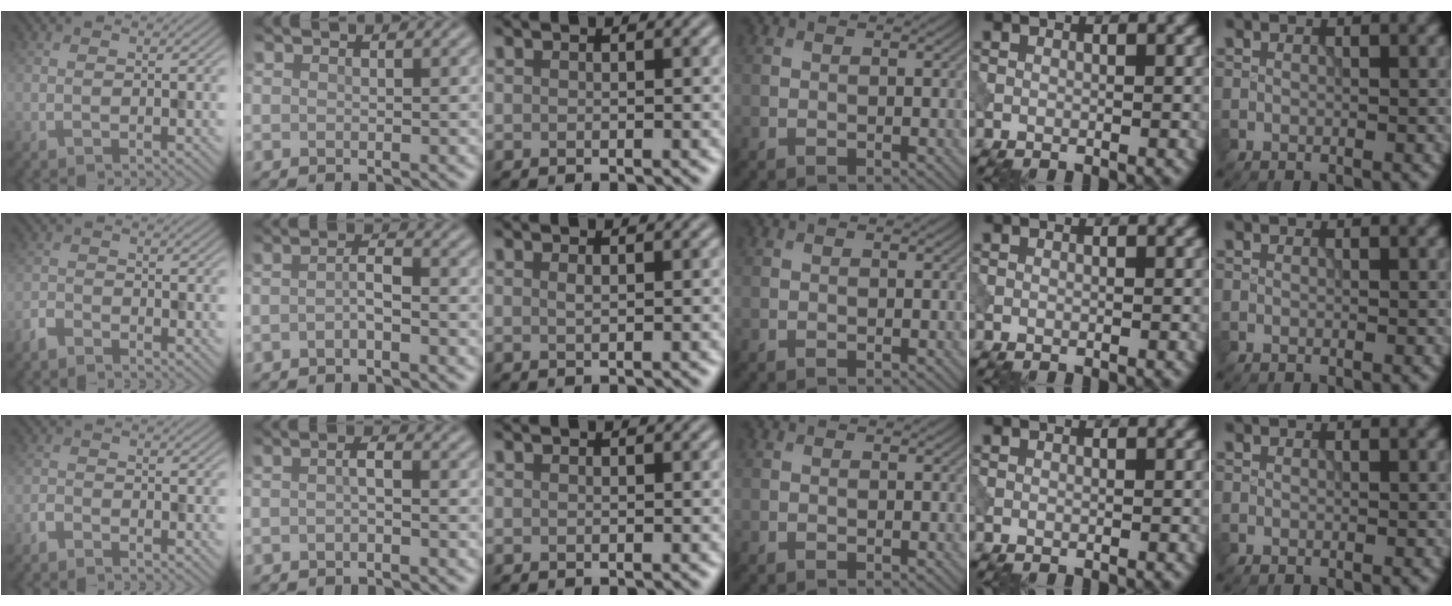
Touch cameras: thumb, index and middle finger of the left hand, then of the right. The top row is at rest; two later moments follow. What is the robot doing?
{"motion": "dispense", "object": "pipette"}